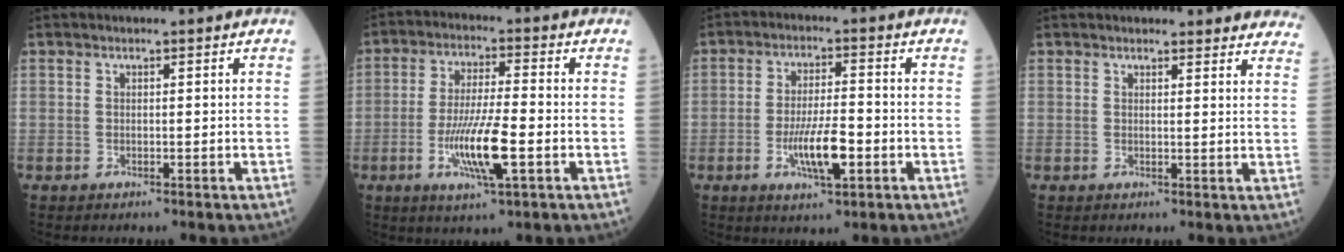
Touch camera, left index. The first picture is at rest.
{"total": 9.6, "force": [-3.2, 1.0, 9.0], "torque": [-0.176, -0.015, -0.060]}
{"total": 7.5, "force": [-2.7, 1.6, 6.8], "torque": [-0.134, -0.010, -0.048]}
{"total": 11.4, "force": [10.8, 2.6, 2.5], "torque": [0.010, -0.011, 0.091]}